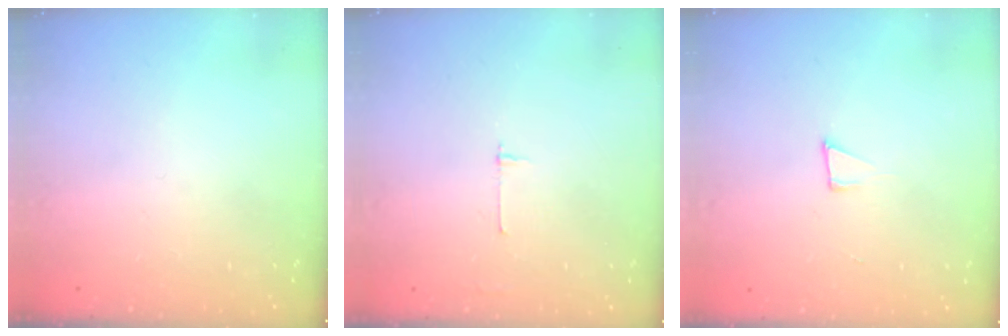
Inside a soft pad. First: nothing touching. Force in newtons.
{"total": 2.7, "press": 2.7, "slide": 0.3}
{"total": 4.8, "press": 3.6, "slide": 3.2}